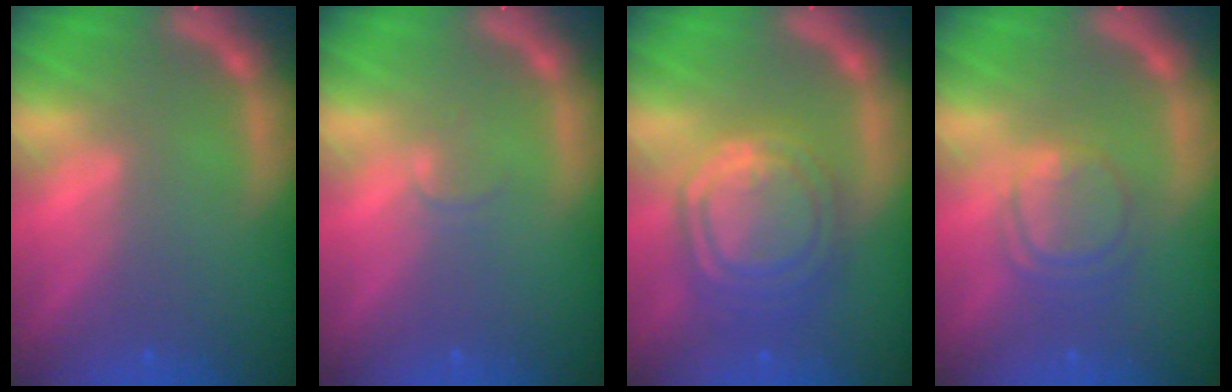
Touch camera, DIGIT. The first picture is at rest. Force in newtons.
{"total": 1.0}
{"total": 9.5}
{"total": 4.5}